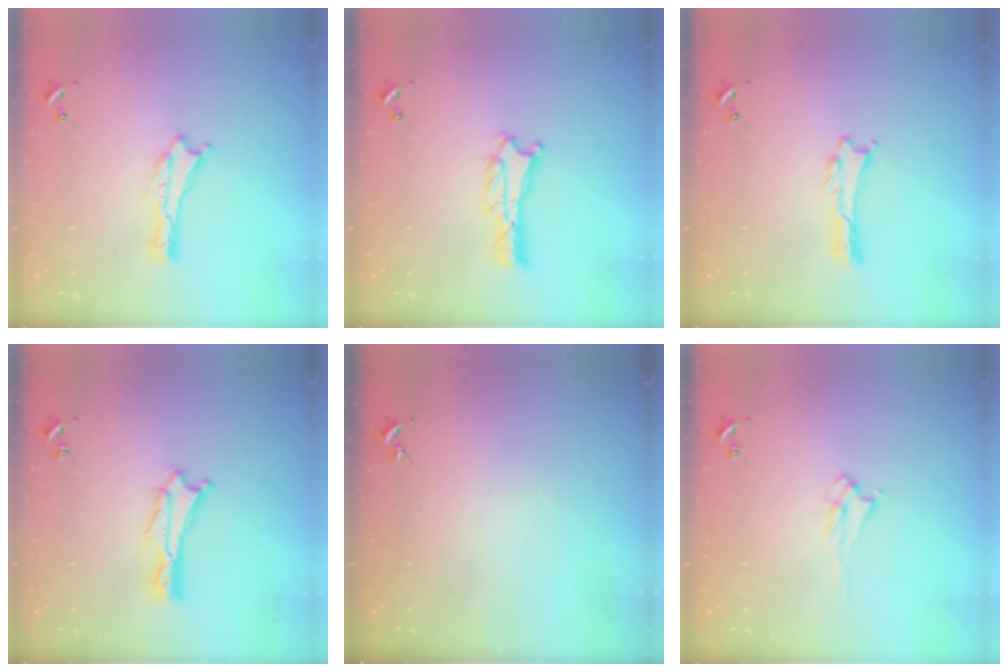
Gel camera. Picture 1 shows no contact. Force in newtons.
{"total": 0.7, "press": 0.7, "slide": 0.1}
{"total": 0.0}
{"total": 0.9, "press": 0.9, "slide": 0.2}
{"total": 0.0}
{"total": 2.2, "press": 2.2, "slide": 0.4}